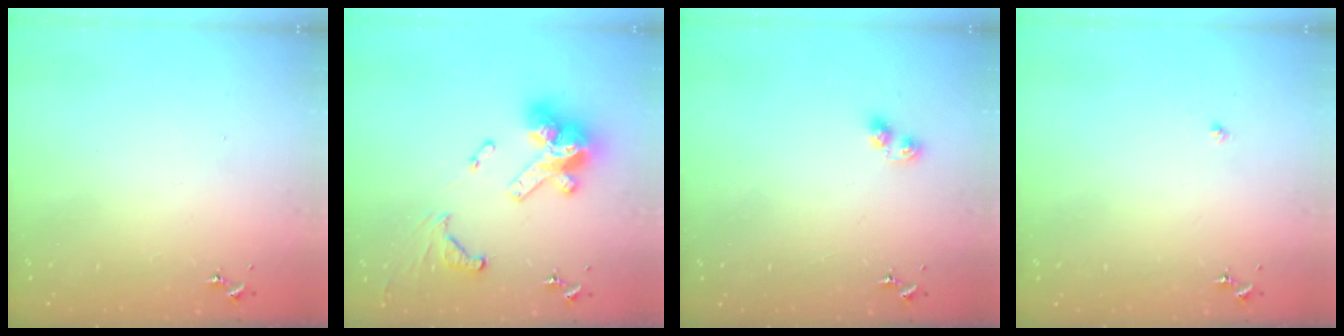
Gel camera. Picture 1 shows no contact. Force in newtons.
{"total": 18.7, "press": 18.6, "slide": 2.3}
{"total": 4.4, "press": 4.3, "slide": 0.4}
{"total": 1.8, "press": 1.8, "slide": 0.1}